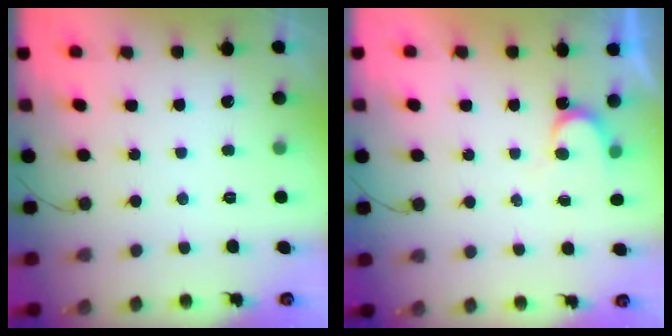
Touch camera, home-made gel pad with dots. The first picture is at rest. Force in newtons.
{"total": 3.7, "press": 3.7, "slide": 0.4}